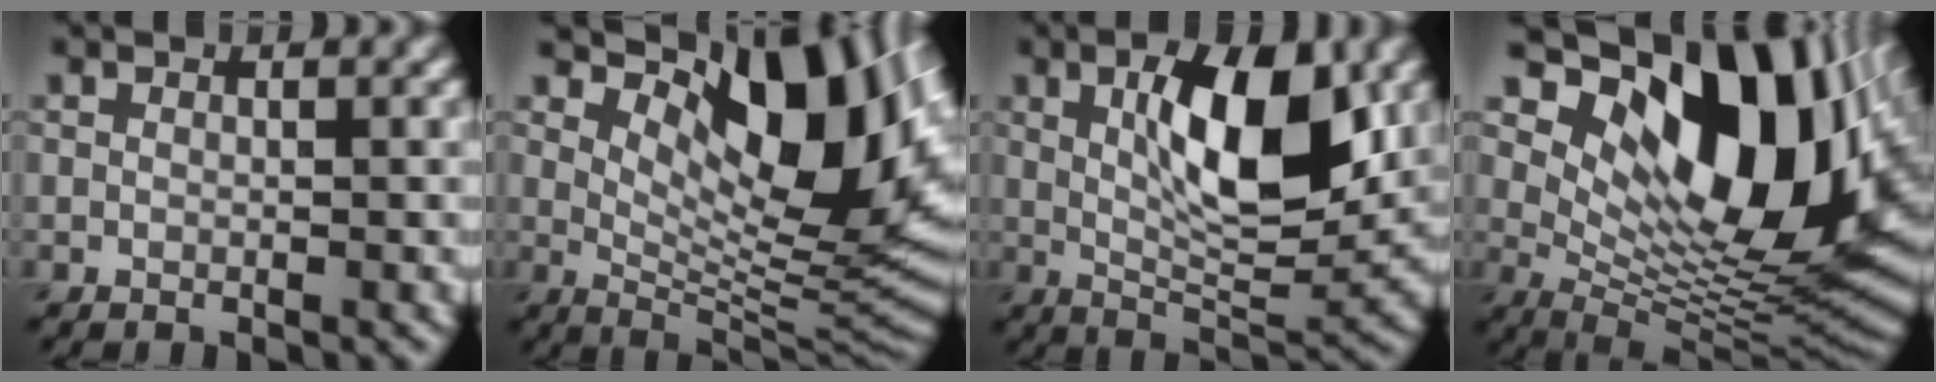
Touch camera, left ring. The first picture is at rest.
{"total": 13.1, "force": [5.2, 5.8, 10.5], "torque": [-0.151, -0.002, 0.094]}
{"total": 8.9, "force": [2.2, 3.3, 8.0], "torque": [-0.123, -0.001, 0.036]}
{"total": 16.1, "force": [6.1, 8.0, 12.5], "torque": [-0.166, 0.006, 0.104]}